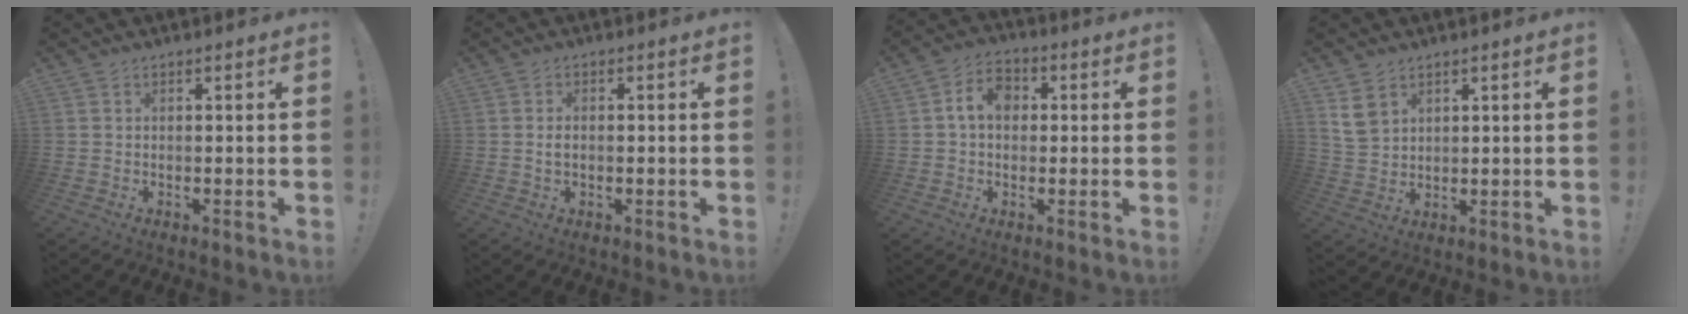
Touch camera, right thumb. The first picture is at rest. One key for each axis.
{"total": 1.8, "fx": 0.0, "fy": 1.1, "fz": 1.5, "tx": -0.021, "ty": 0.002, "tz": -0.002}
{"total": 8.0, "fx": 1.2, "fy": 5.9, "fz": 5.3, "tx": -0.087, "ty": 0.014, "tz": 0.022}
{"total": 6.5, "fx": 3.8, "fy": 4.5, "fz": 2.8, "tx": -0.041, "ty": -0.014, "tz": 0.075}